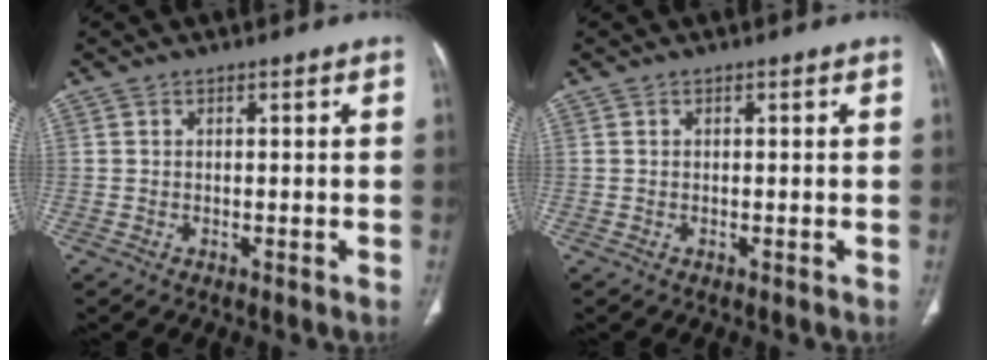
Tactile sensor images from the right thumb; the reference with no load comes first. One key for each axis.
{"total": 0.0}